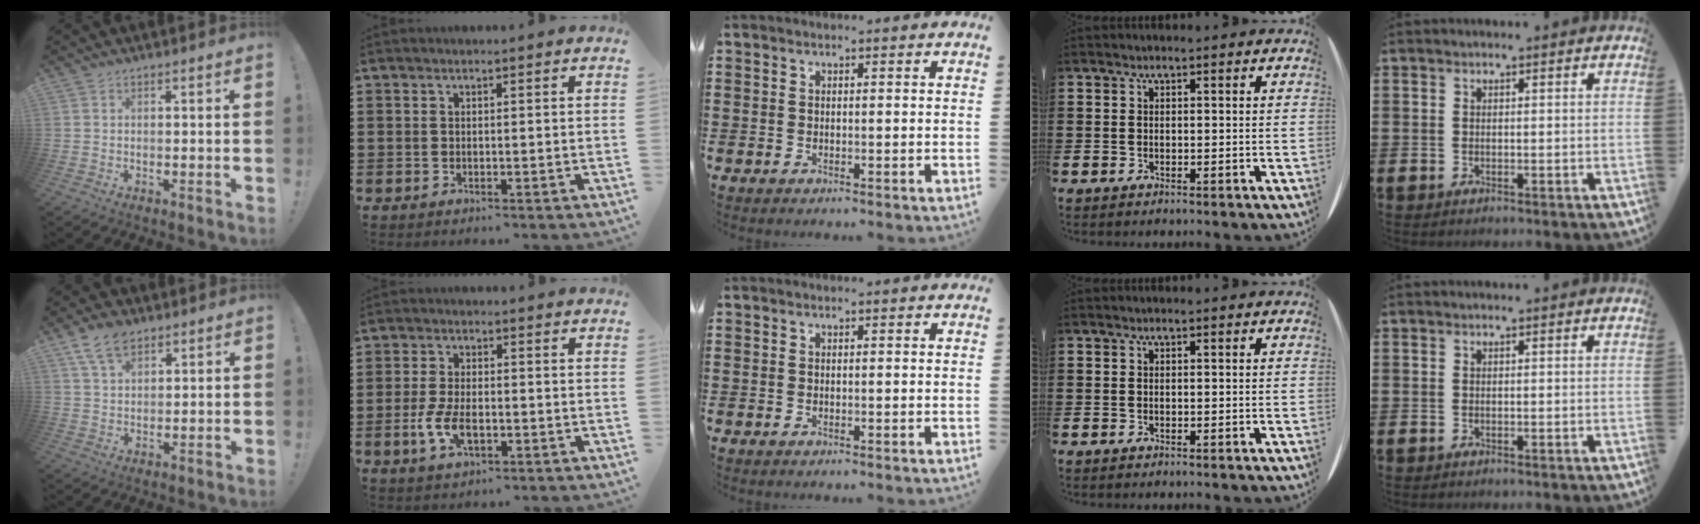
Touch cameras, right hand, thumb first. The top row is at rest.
{"thumb": {"total": 7.9, "force": [5.0, 4.4, 4.3], "torque": [-0.076, -0.015, 0.096]}, "index": {"total": 5.3, "force": [-1.6, 2.5, 4.4], "torque": [-0.104, -0.007, -0.031]}}